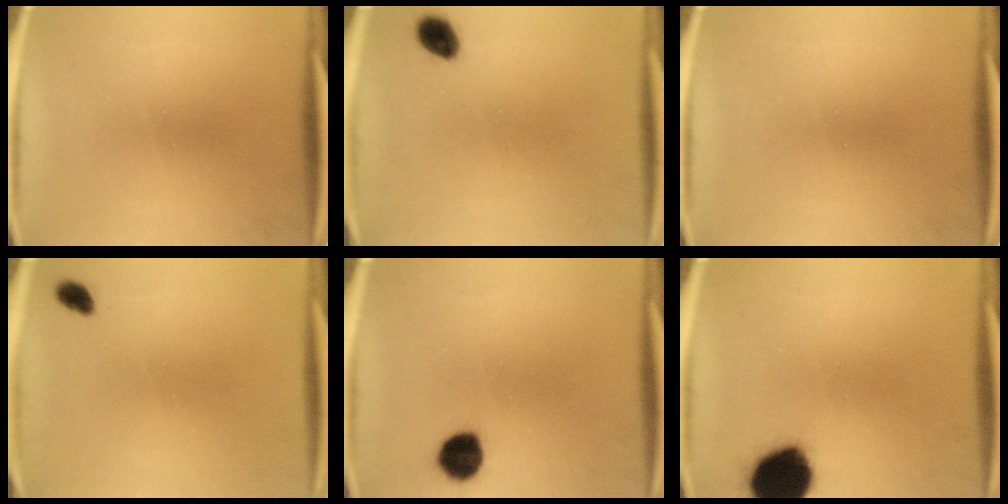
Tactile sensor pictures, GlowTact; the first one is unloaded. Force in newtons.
{"total": 4.1}
{"total": 0.0}
{"total": 1.8}
{"total": 6.7}
{"total": 15.9}